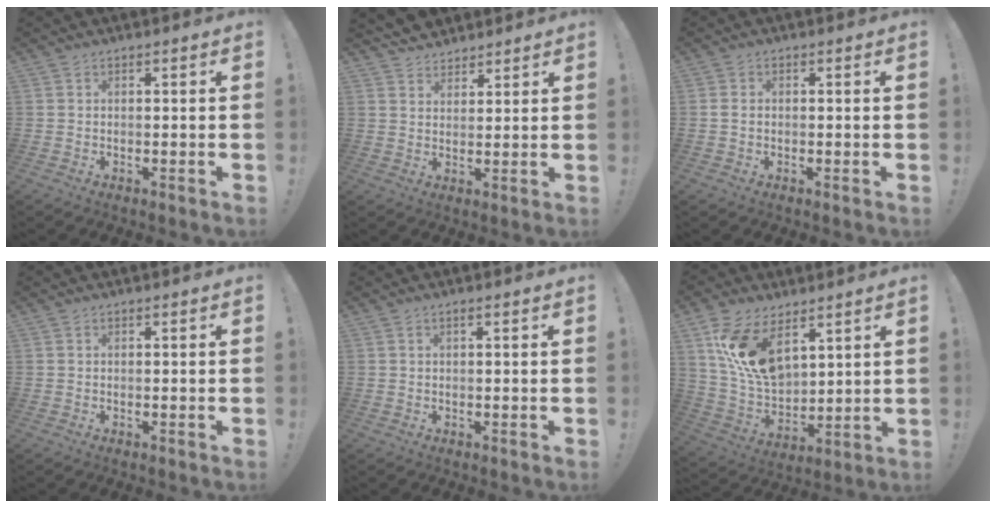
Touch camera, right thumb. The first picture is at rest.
{"total": 5.3, "force": [4.7, 2.5, 0.3], "torque": [-0.008, -0.032, 0.091]}
{"total": 1.5, "force": [-0.2, 1.2, 0.9], "torque": [-0.016, 0.005, -0.003]}
{"total": 0.0}
{"total": 1.1, "force": [0.1, -0.3, 1.0], "torque": [-0.013, -0.003, -0.002]}
{"total": 15.6, "force": [8.1, 8.8, 10.0], "torque": [-0.202, -0.048, 0.152]}